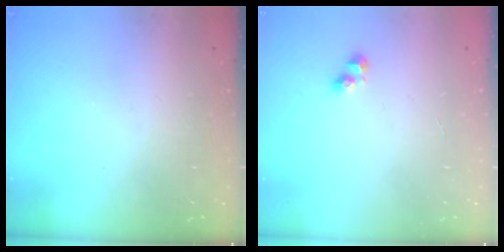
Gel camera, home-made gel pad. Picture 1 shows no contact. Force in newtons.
{"total": 2.5, "press": 2.5, "slide": 0.2}